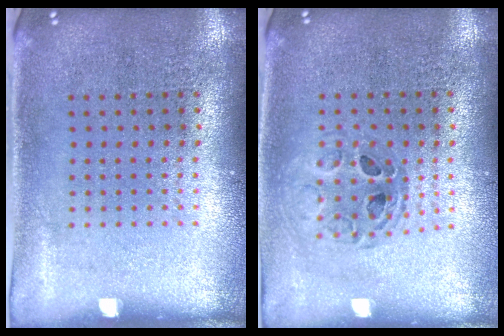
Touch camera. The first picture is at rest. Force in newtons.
{"total": 0.8, "press": 0.8, "slide": 0.1}